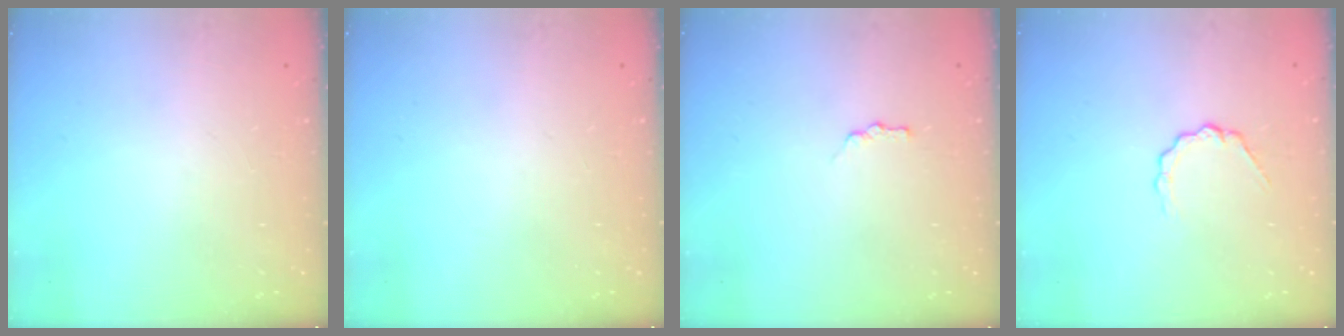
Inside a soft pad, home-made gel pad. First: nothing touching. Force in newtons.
{"total": 0.0}
{"total": 3.4, "press": 3.3, "slide": 0.5}
{"total": 4.3, "press": 4.3, "slide": 0.4}